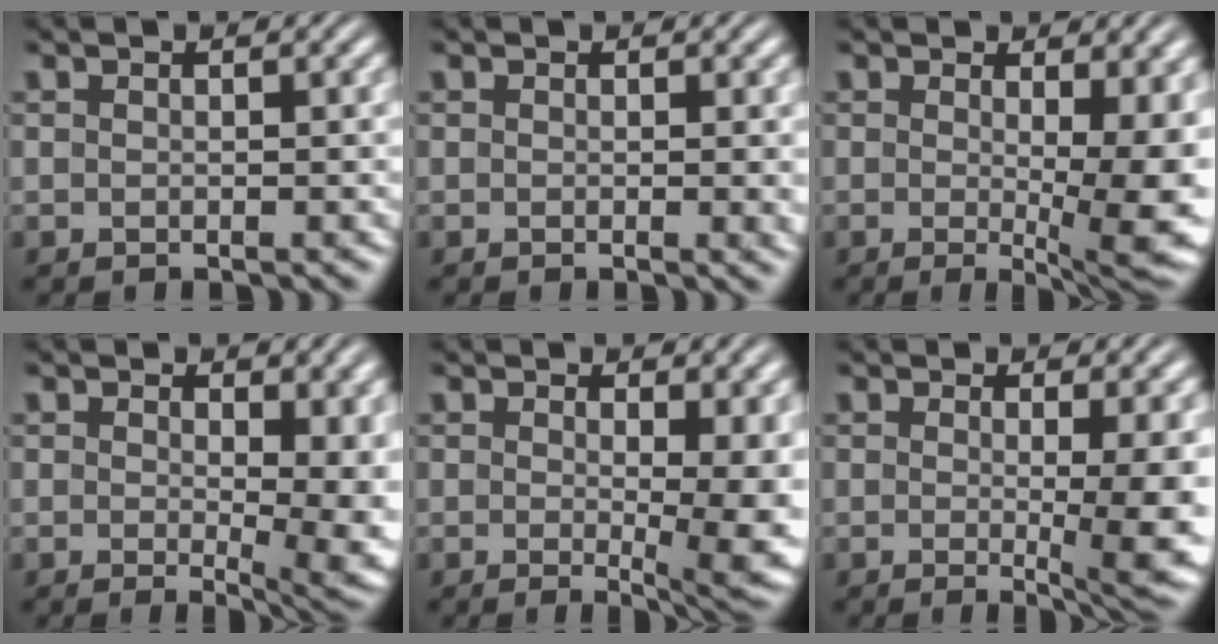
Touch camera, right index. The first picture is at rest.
{"total": 0.6, "force": [0.2, 0.1, 0.5], "torque": [-0.007, -0.001, 0.002]}
{"total": 5.5, "force": [-0.8, 1.2, 5.3], "torque": [-0.063, -0.021, -0.009]}
{"total": 4.2, "force": [0.0, 1.4, 4.0], "torque": [-0.043, -0.020, 0.002]}
{"total": 4.8, "force": [-0.4, 1.1, 4.7], "torque": [-0.053, -0.018, -0.005]}
{"total": 5.1, "force": [-0.8, 0.6, 4.9], "torque": [-0.064, -0.016, -0.011]}